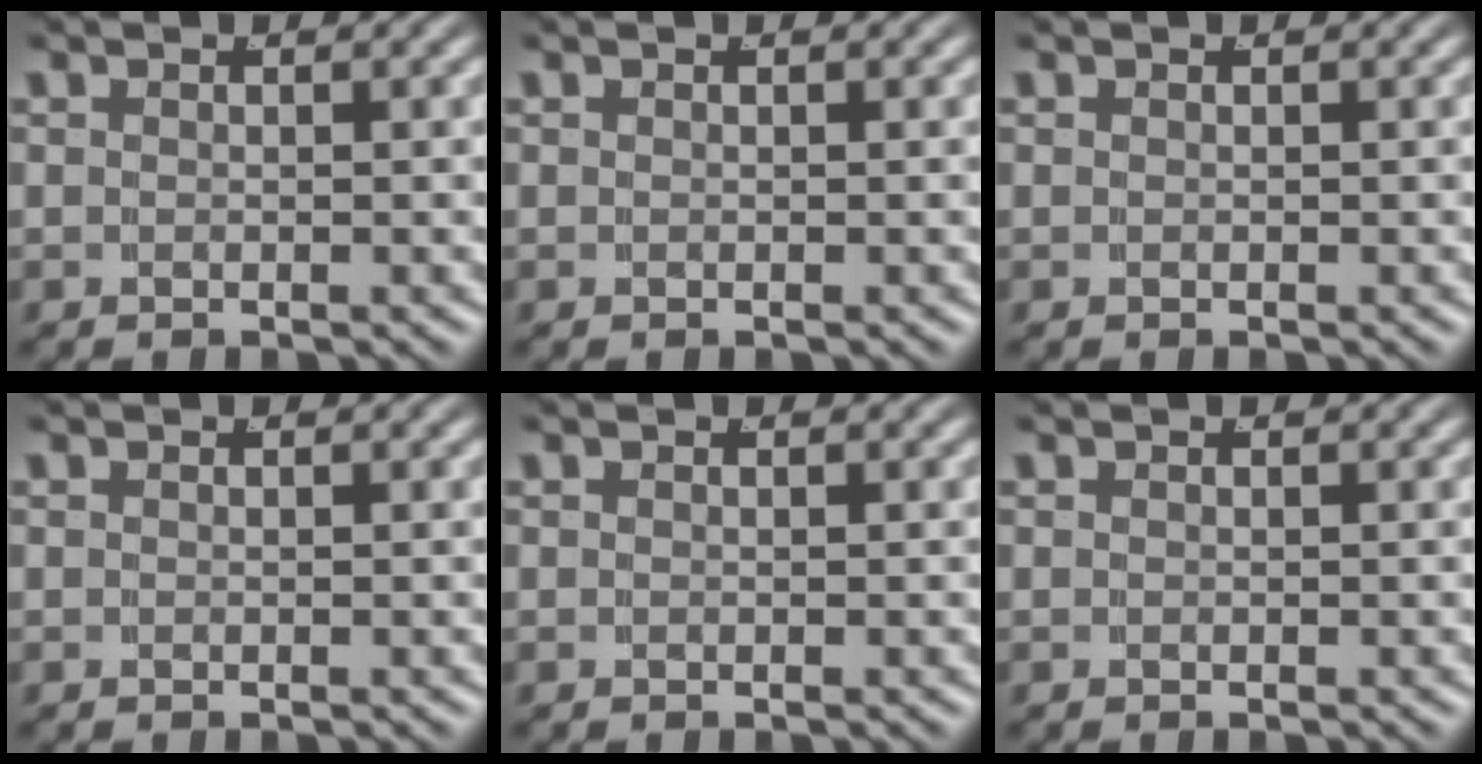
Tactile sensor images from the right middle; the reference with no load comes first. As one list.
[{"total": 0.0}, {"total": 0.0}, {"total": 0.0}, {"total": 0.0}, {"total": 0.0}]